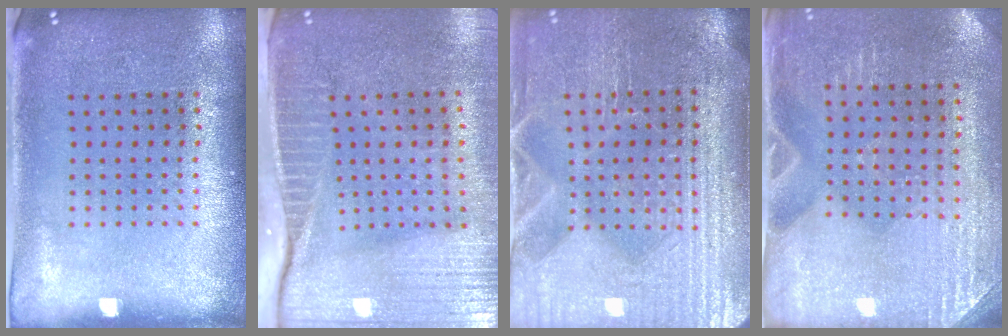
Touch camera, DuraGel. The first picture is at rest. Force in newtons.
{"total": 4.1, "press": 3.6, "slide": 1.9}
{"total": 4.2, "press": 3.9, "slide": 1.4}
{"total": 2.9, "press": 2.8, "slide": 0.9}